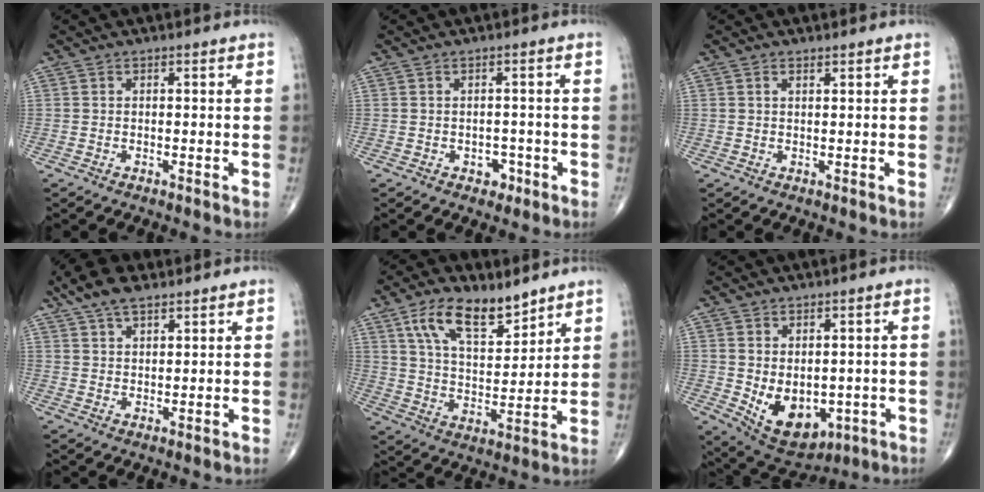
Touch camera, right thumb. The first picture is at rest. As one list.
[{"total": 2.4, "force": [-1.1, 1.9, 1.1], "torque": [0.000, 0.006, -0.012]}, {"total": 0.9, "force": [0.6, 0.4, 0.6], "torque": [-0.010, -0.002, 0.010]}, {"total": 8.8, "force": [6.2, 3.8, 5.0], "torque": [-0.086, -0.006, 0.114]}, {"total": 13.9, "force": [8.8, 6.5, 8.6], "torque": [-0.123, -0.049, 0.164]}, {"total": 10.9, "force": [-1.6, 7.1, 8.2], "torque": [-0.107, -0.010, 0.003]}]